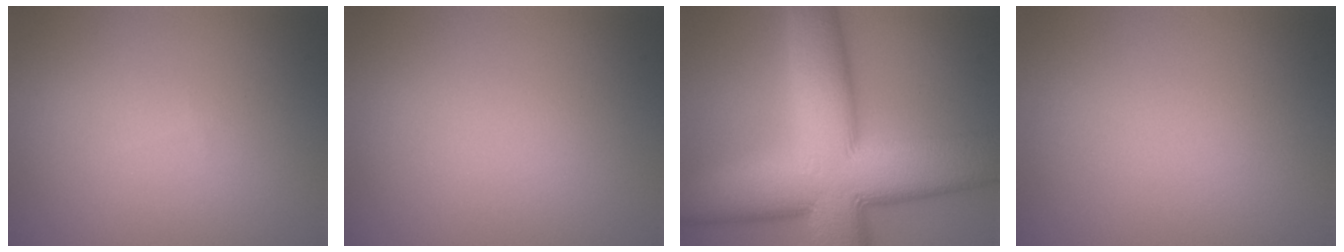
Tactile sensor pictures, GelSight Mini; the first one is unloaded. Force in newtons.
{"total": 0.0}
{"total": 15.9, "press": 15.9, "slide": 0.8}
{"total": 0.0}